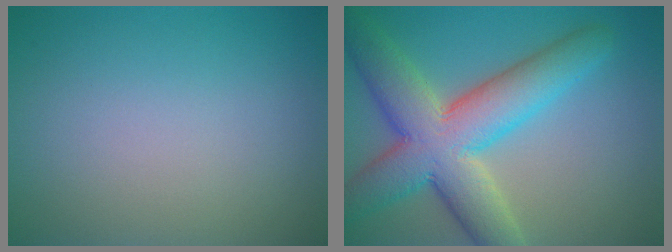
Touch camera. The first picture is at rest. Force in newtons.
{"total": 10.2, "press": 10.1, "slide": 0.6}